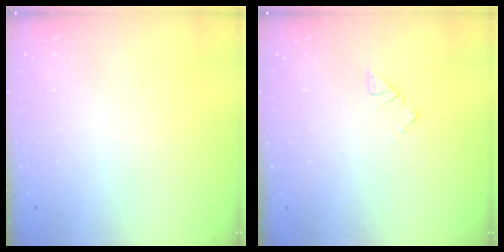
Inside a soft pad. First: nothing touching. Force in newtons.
{"total": 3.4, "press": 3.4, "slide": 0.5}